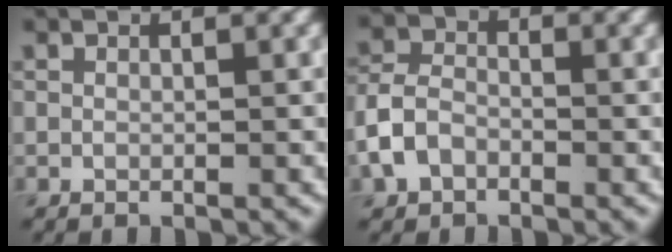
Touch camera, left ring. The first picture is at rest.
{"total": 3.6, "force": [-1.7, 2.4, 1.9], "torque": [-0.044, 0.005, -0.046]}